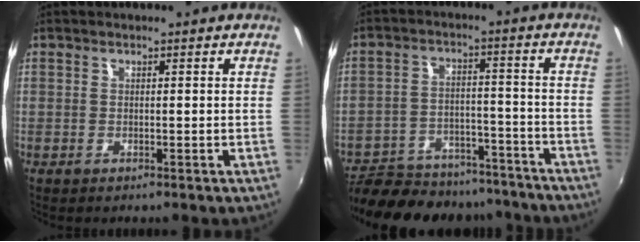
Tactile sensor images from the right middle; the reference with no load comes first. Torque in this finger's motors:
{"motor_torque": [0.90, -1.24, 0.22, 0.14]}